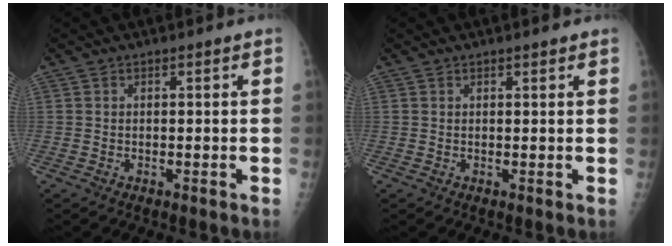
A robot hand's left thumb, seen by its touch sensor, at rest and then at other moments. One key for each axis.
{"total": 1.2, "fx": 1.0, "fy": 0.3, "fz": 0.7, "tx": -0.006, "ty": -0.002, "tz": 0.013}